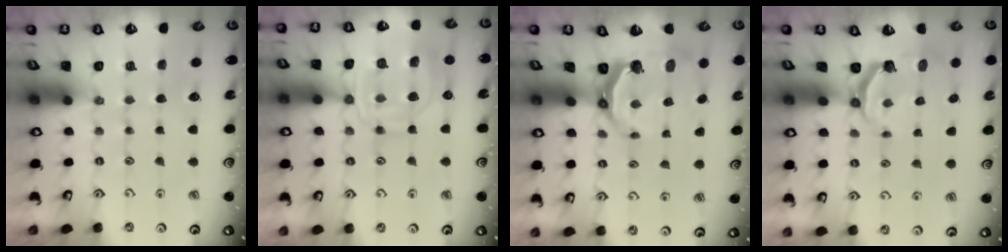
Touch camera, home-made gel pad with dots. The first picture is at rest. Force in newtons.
{"total": 15.8, "press": 15.7, "slide": 1.3}
{"total": 5.6, "press": 4.2, "slide": 3.7}
{"total": 4.3, "press": 2.8, "slide": 3.2}